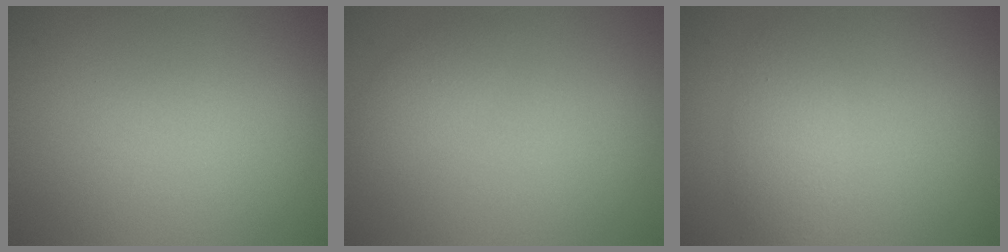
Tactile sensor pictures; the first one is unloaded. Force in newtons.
{"total": 1.3, "press": 1.3, "slide": 0.1}
{"total": 2.5, "press": 2.5, "slide": 0.2}